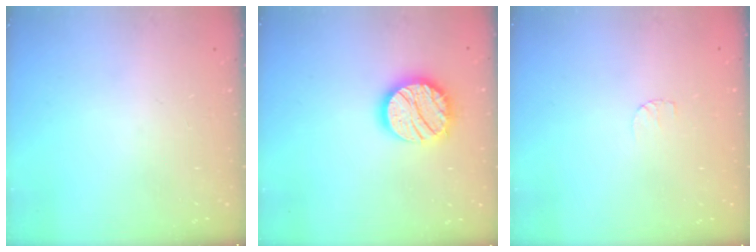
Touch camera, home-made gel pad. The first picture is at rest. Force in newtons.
{"total": 17.0, "press": 17.0, "slide": 1.3}
{"total": 4.0, "press": 4.0, "slide": 0.3}